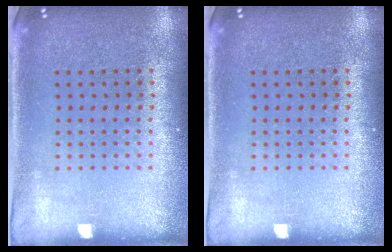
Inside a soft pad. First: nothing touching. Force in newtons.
{"total": 0.0}